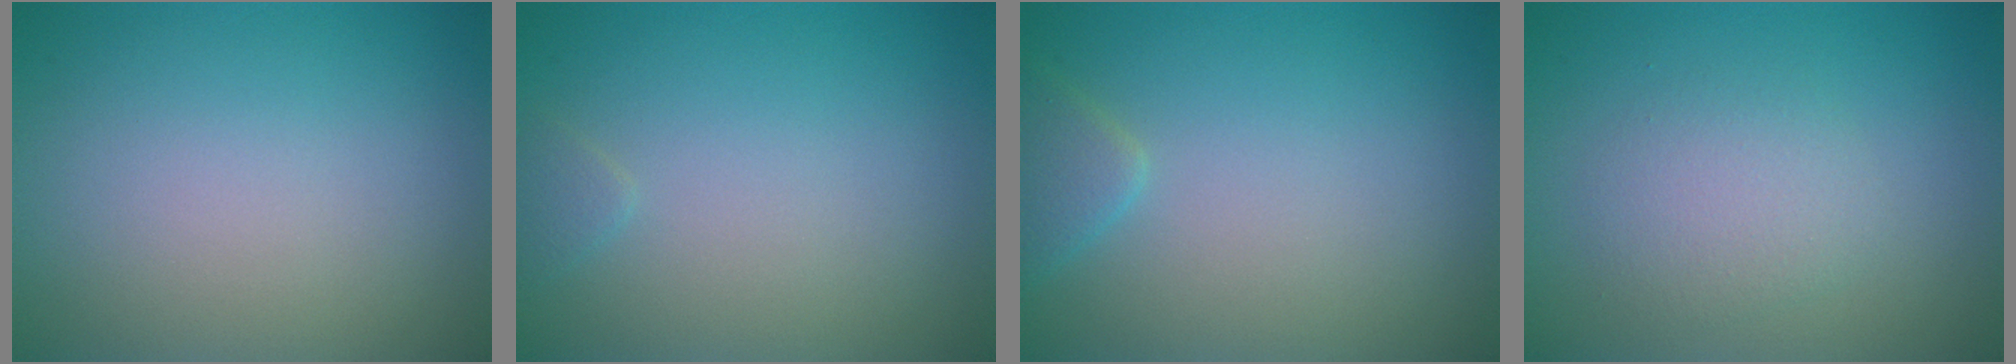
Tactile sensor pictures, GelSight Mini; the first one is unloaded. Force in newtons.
{"total": 0.7, "press": 0.7, "slide": 0.1}
{"total": 1.8, "press": 1.8, "slide": 0.1}
{"total": 2.4, "press": 2.4, "slide": 0.0}